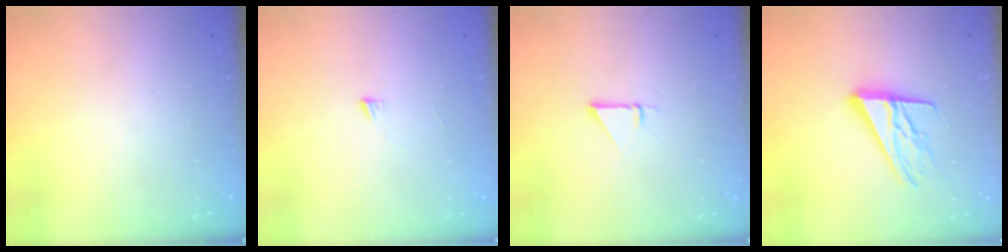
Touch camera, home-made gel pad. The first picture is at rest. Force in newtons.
{"total": 3.0, "press": 3.0, "slide": 0.3}
{"total": 2.3, "press": 2.3, "slide": 0.1}
{"total": 15.9, "press": 15.6, "slide": 2.7}